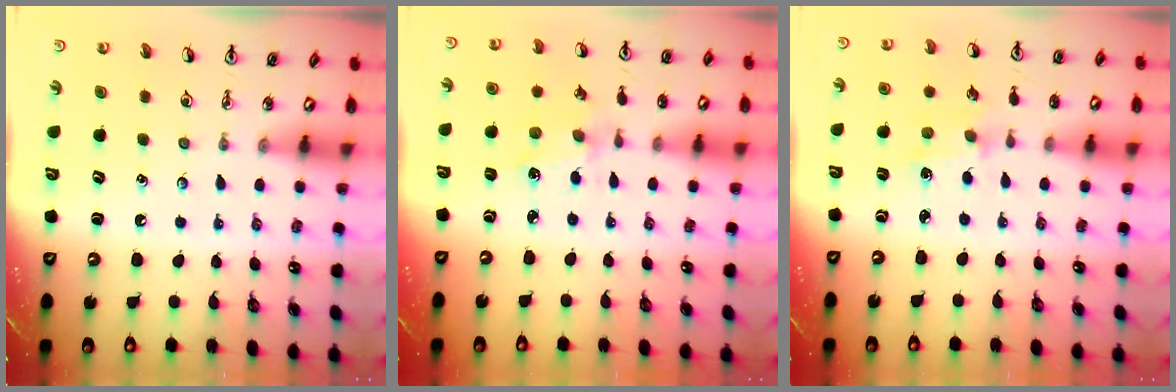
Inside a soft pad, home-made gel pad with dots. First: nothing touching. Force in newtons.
{"total": 1.6, "press": 1.6, "slide": 0.2}
{"total": 1.2, "press": 1.2, "slide": 0.2}